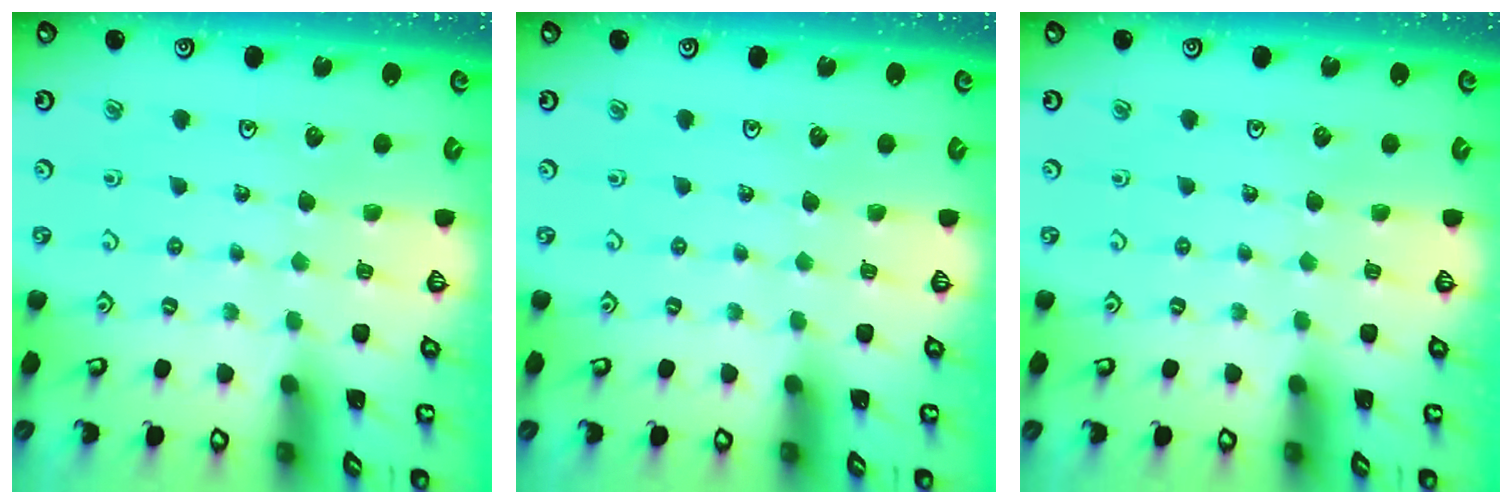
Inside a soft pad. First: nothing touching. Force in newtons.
{"total": 0.0}
{"total": 0.0}